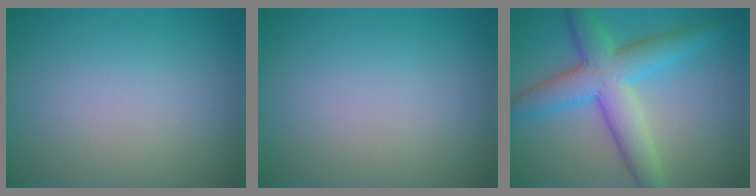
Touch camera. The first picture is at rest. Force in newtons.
{"total": 0.0}
{"total": 6.7, "press": 6.7, "slide": 0.2}